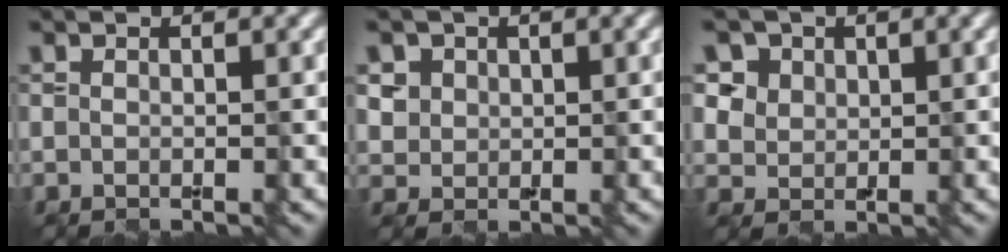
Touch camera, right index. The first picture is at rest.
{"total": 2.7, "force": [1.1, 2.3, 0.8], "torque": [-0.026, 0.002, 0.037]}
{"total": 6.2, "force": [3.4, 4.7, 2.3], "torque": [-0.056, 0.004, 0.059]}